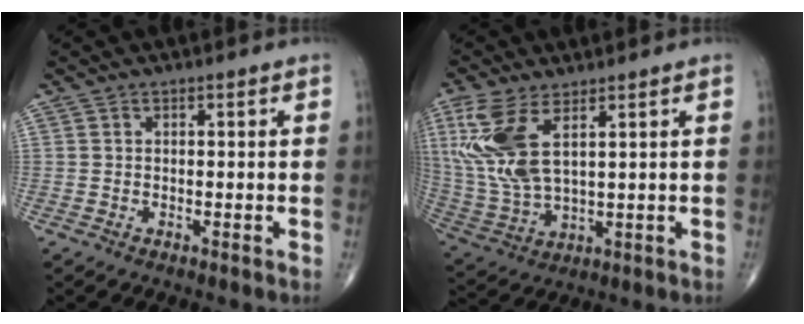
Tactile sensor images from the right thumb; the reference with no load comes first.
{"total": 13.2, "force": [5.0, 5.4, 10.9], "torque": [-0.258, -0.017, 0.114]}